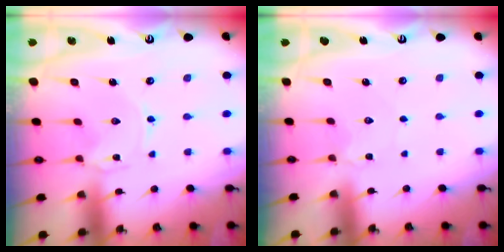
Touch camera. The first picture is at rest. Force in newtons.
{"total": 2.8, "press": 2.8, "slide": 0.3}